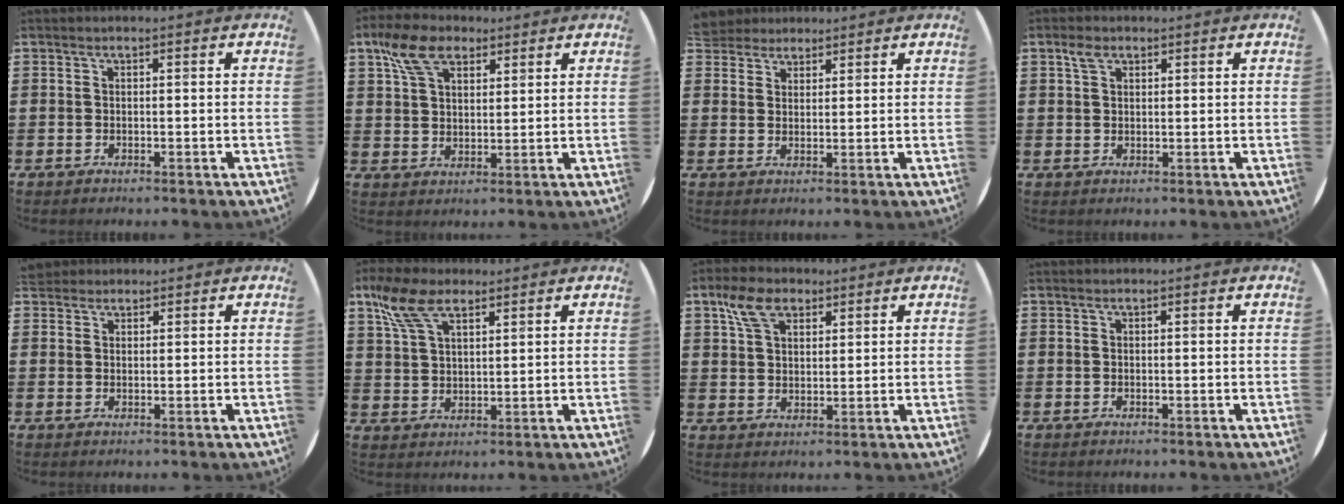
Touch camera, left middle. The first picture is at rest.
{"total": 7.4, "force": [4.9, 4.2, 3.7], "torque": [-0.081, 0.005, 0.091]}
{"total": 3.5, "force": [3.3, 1.4, -0.2], "torque": [0.001, -0.002, 0.062]}
{"total": 1.7, "force": [1.1, 1.1, 0.7], "torque": [0.000, -0.001, 0.017]}
{"total": 2.2, "force": [2.0, 0.8, 0.0], "torque": [0.004, 0.002, 0.038]}
{"total": 7.4, "force": [5.1, 3.4, 4.2], "torque": [-0.096, 0.003, 0.094]}
{"total": 5.7, "force": [3.6, 3.3, 2.9], "torque": [-0.060, 0.009, 0.066]}
{"total": 0.0}